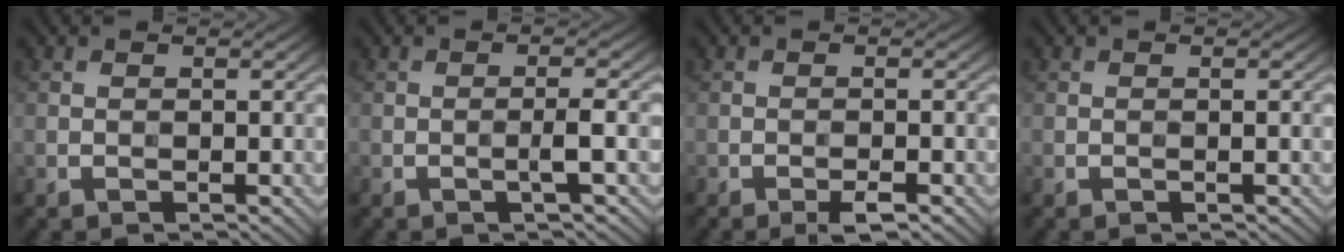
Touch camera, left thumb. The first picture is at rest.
{"total": 2.1, "force": [-0.6, -0.2, 2.0], "torque": [-0.037, 0.014, -0.013]}
{"total": 2.7, "force": [-1.8, 0.4, 1.9], "torque": [-0.031, 0.007, -0.026]}
{"total": 0.6, "force": [-0.3, 0.1, 0.5], "torque": [-0.008, 0.004, -0.004]}